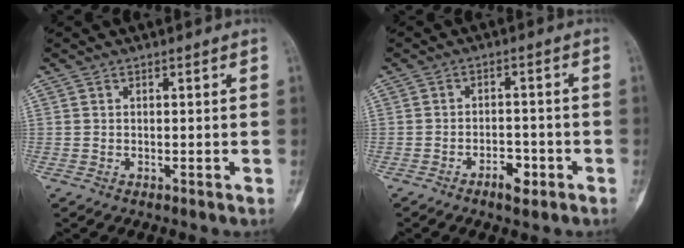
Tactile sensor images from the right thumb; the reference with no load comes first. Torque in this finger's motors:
{"motor_torque": [-0.41, -0.28, 0.07, -0.04, -0.02]}